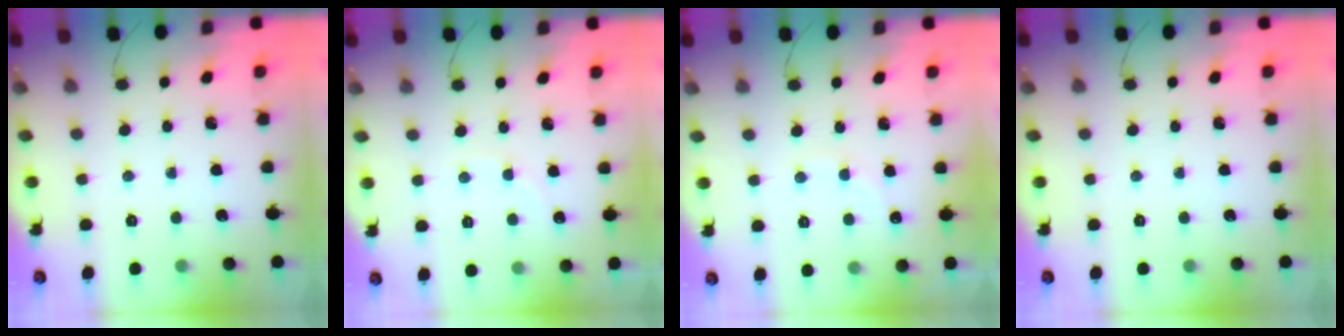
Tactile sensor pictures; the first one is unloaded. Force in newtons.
{"total": 5.6, "press": 5.6, "slide": 1.0}
{"total": 6.5, "press": 6.4, "slide": 1.4}
{"total": 0.0}